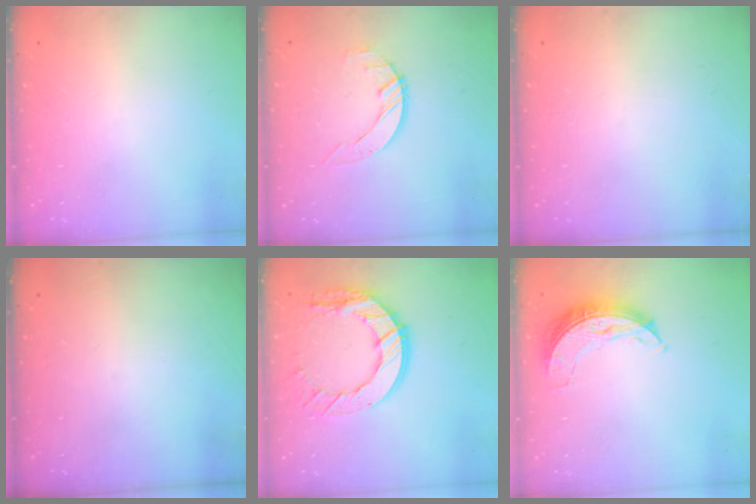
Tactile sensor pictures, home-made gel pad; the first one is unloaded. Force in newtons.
{"total": 2.7, "press": 2.7, "slide": 0.3}
{"total": 0.0}
{"total": 0.0}
{"total": 14.3, "press": 14.2, "slide": 1.4}
{"total": 7.6, "press": 7.6, "slide": 0.1}